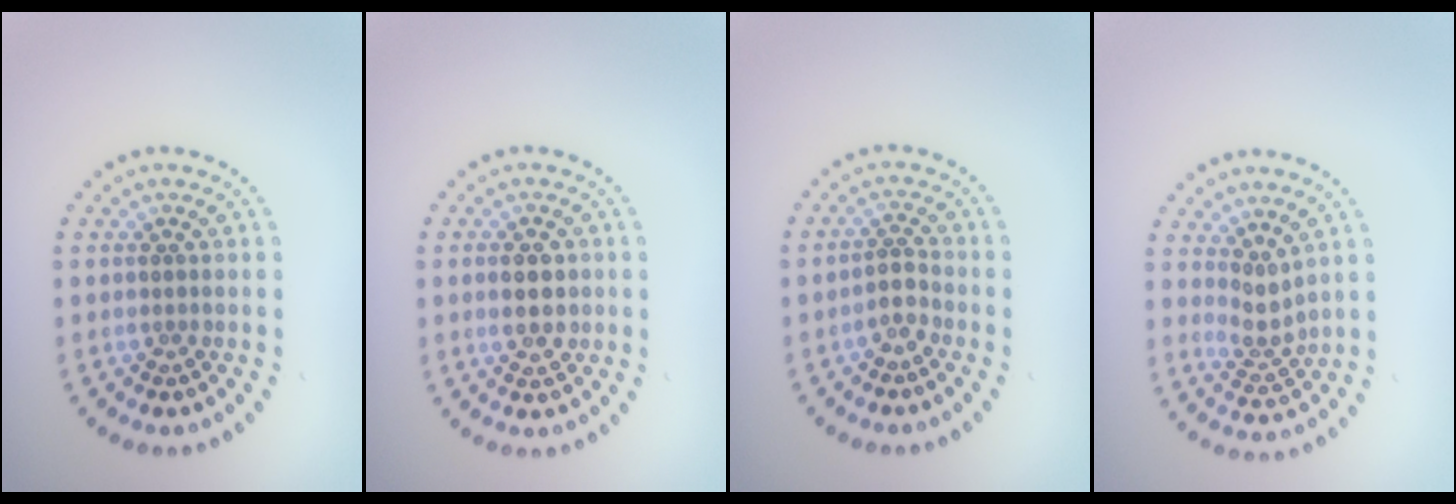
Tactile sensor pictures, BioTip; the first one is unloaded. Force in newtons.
{"total": 2.4, "press": 2.4, "slide": 0.2}
{"total": 1.7, "press": 1.3, "slide": 1.1}
{"total": 2.0, "press": 1.3, "slide": 1.6}